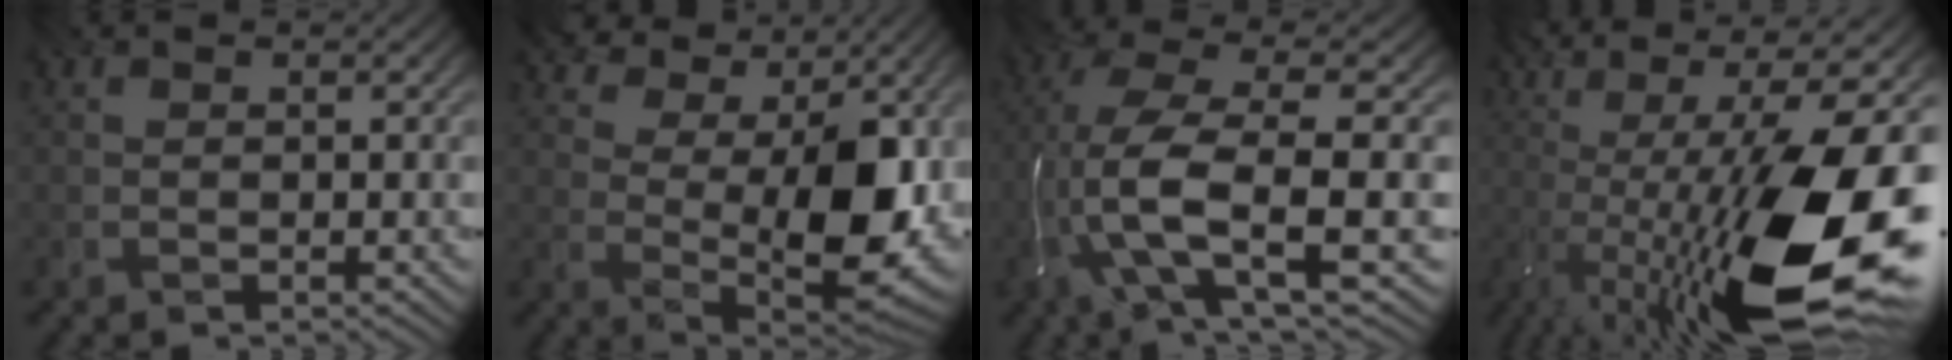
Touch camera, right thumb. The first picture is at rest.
{"total": 12.2, "force": [3.4, 6.2, 9.9], "torque": [-0.167, 0.000, 0.060]}
{"total": 12.6, "force": [-3.9, 3.3, 11.6], "torque": [-0.245, 0.000, -0.077]}
{"total": 20.3, "force": [-5.3, 7.8, 18.0], "torque": [-0.281, -0.003, -0.112]}